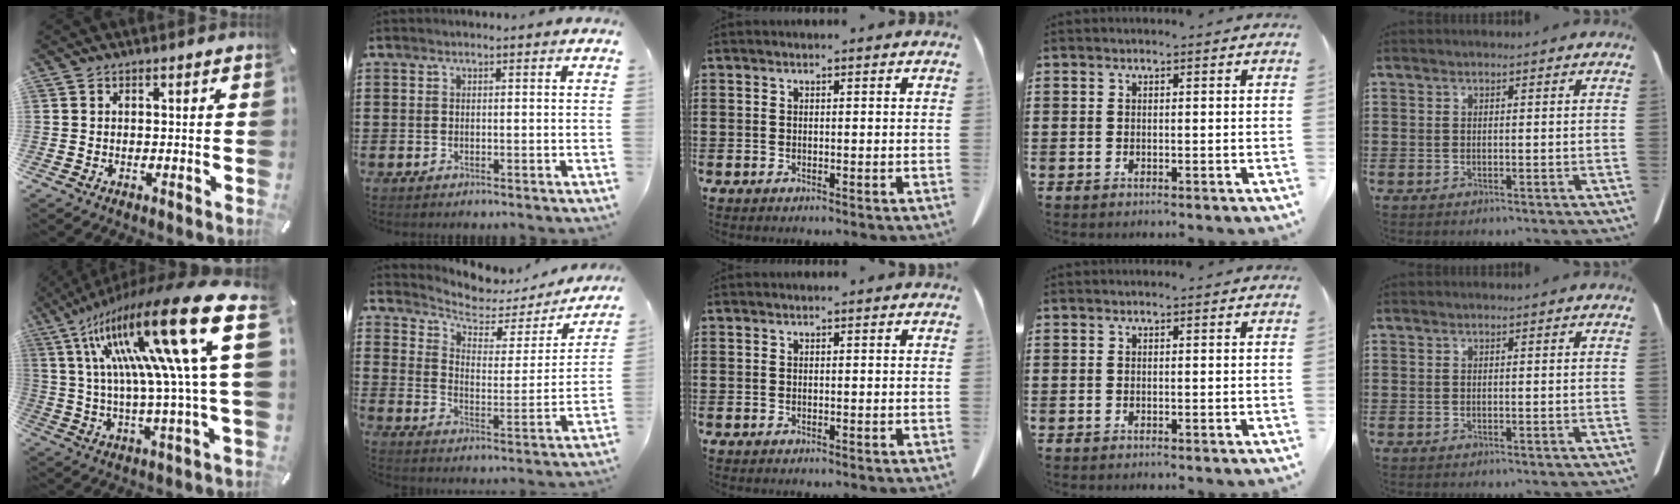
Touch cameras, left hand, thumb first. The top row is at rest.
{"thumb": {"total": 32.4, "force": [11.2, 6.0, 29.8], "torque": [-0.536, -0.090, 0.167]}, "index": {"total": 5.4, "force": [4.6, 2.0, 1.9], "torque": [-0.064, -0.029, 0.076]}}